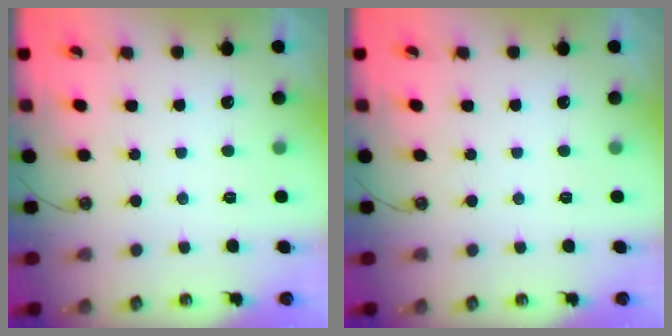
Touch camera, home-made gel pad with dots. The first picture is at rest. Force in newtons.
{"total": 0.0}